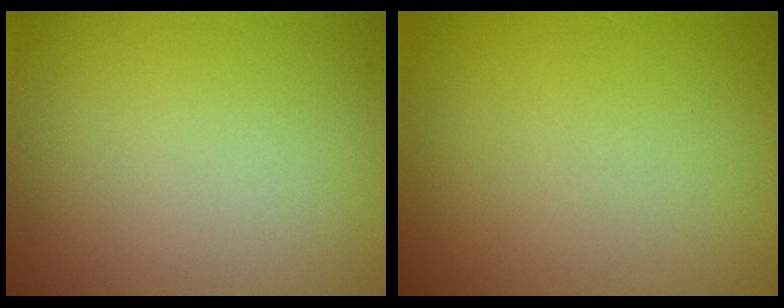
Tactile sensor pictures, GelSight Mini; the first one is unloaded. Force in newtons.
{"total": 0.0}